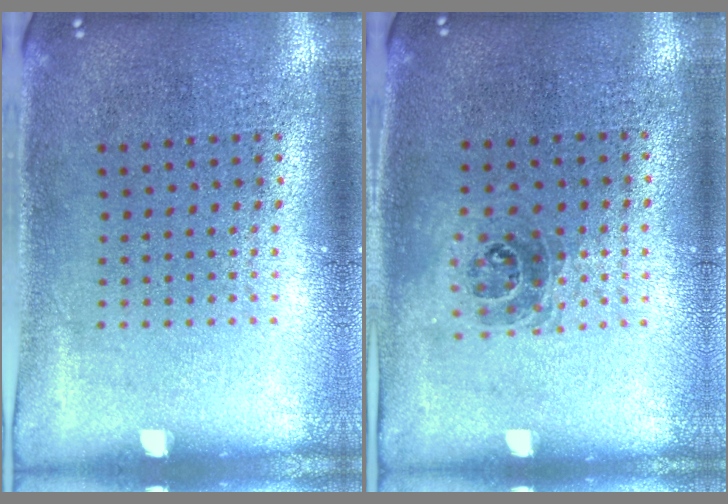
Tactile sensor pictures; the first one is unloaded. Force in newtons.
{"total": 1.1, "press": 1.0, "slide": 0.5}